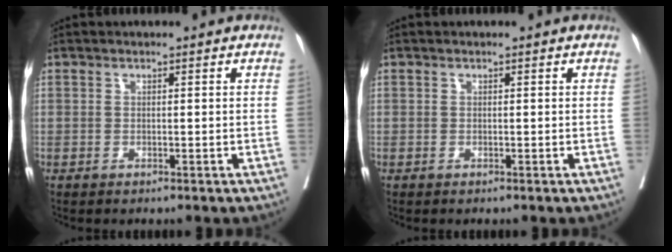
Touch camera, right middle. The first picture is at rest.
{"total": 0.0}